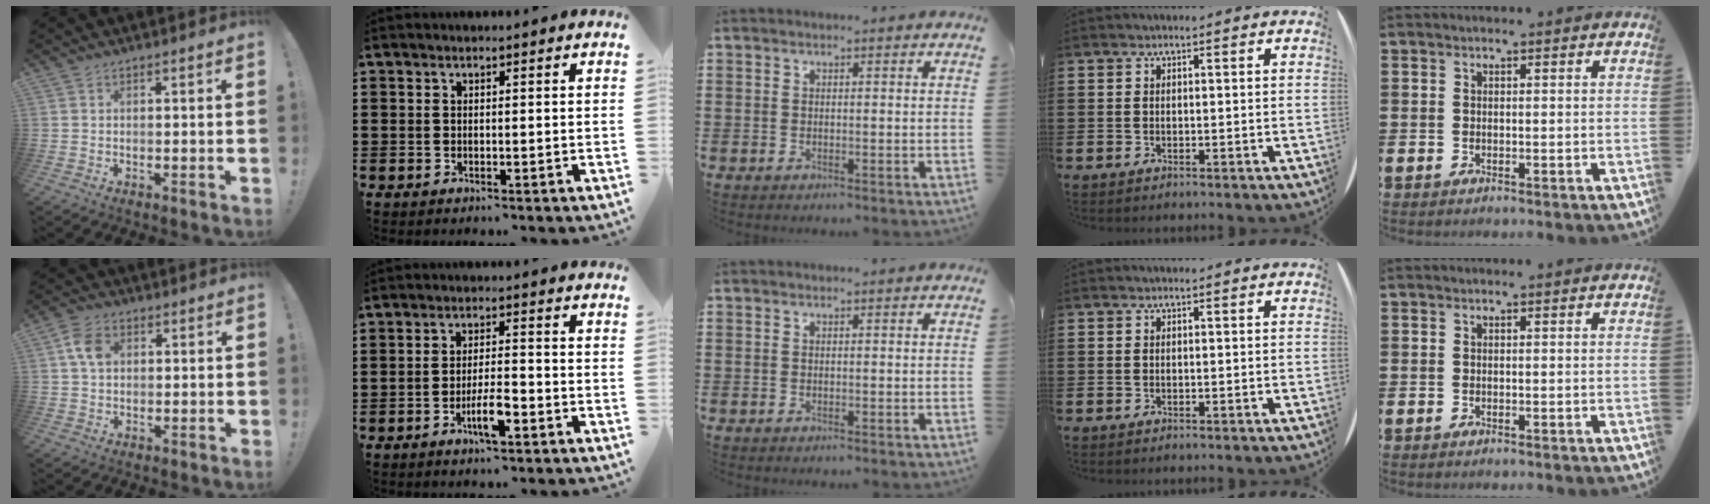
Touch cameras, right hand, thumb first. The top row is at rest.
{"thumb": {"total": 6.6, "force": [1.6, 4.8, 4.1], "torque": [-0.081, 0.010, 0.032]}, "index": {"total": 5.1, "force": [-2.5, 1.1, 4.3], "torque": [-0.091, -0.005, -0.049]}}